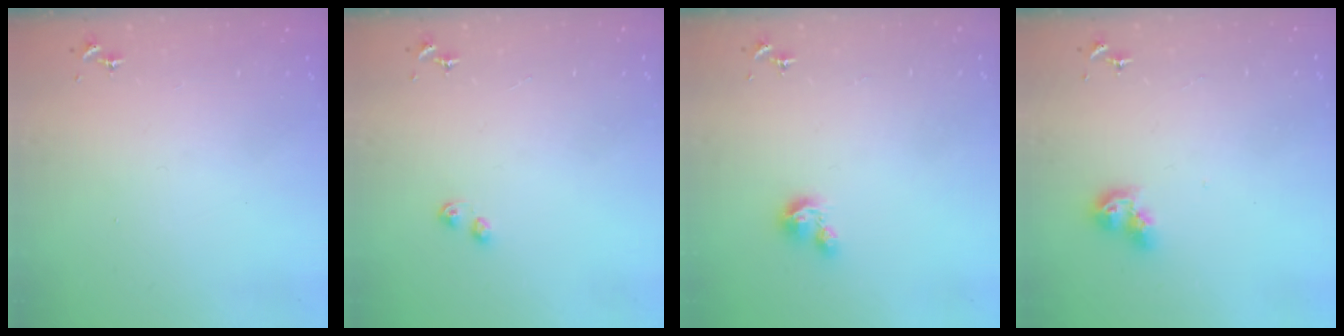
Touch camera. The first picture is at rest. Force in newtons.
{"total": 3.0, "press": 2.9, "slide": 0.6}
{"total": 5.3, "press": 5.3, "slide": 0.3}
{"total": 9.0, "press": 8.9, "slide": 1.0}